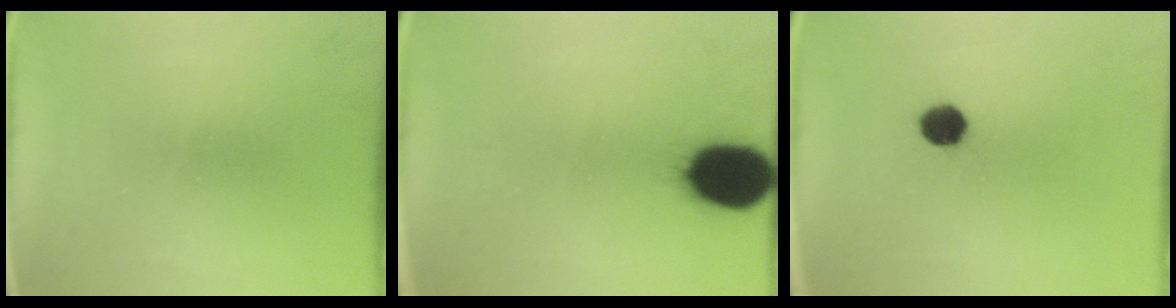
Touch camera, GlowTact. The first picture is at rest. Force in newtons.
{"total": 14.4}
{"total": 4.7}